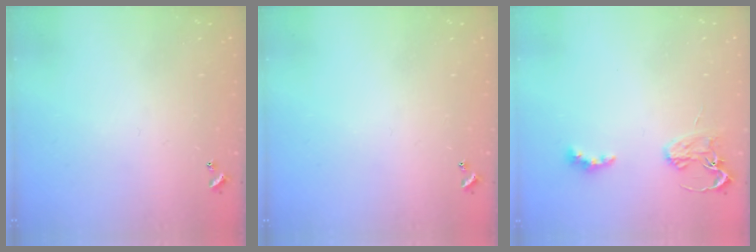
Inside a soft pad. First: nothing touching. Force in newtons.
{"total": 0.0}
{"total": 2.9, "press": 2.8, "slide": 0.6}